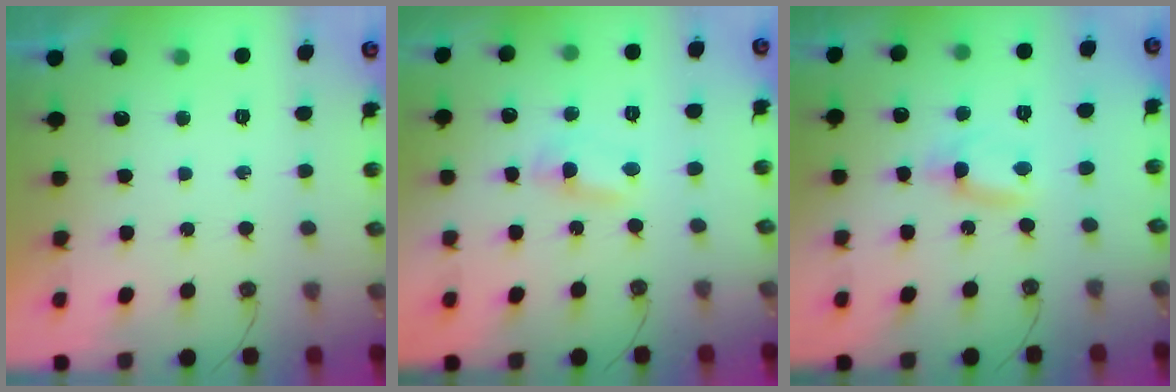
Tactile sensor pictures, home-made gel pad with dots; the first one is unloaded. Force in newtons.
{"total": 2.2, "press": 2.2, "slide": 0.3}
{"total": 1.7, "press": 1.7, "slide": 0.1}